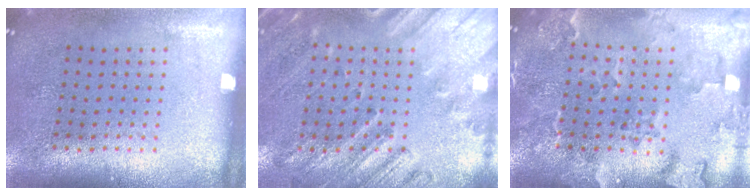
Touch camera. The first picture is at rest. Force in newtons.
{"total": 2.5, "press": 2.0, "slide": 1.5}
{"total": 2.5, "press": 2.2, "slide": 1.1}